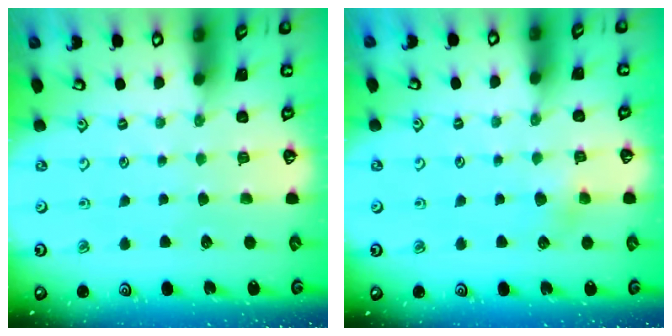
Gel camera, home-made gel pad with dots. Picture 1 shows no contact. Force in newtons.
{"total": 3.8, "press": 3.7, "slide": 0.7}